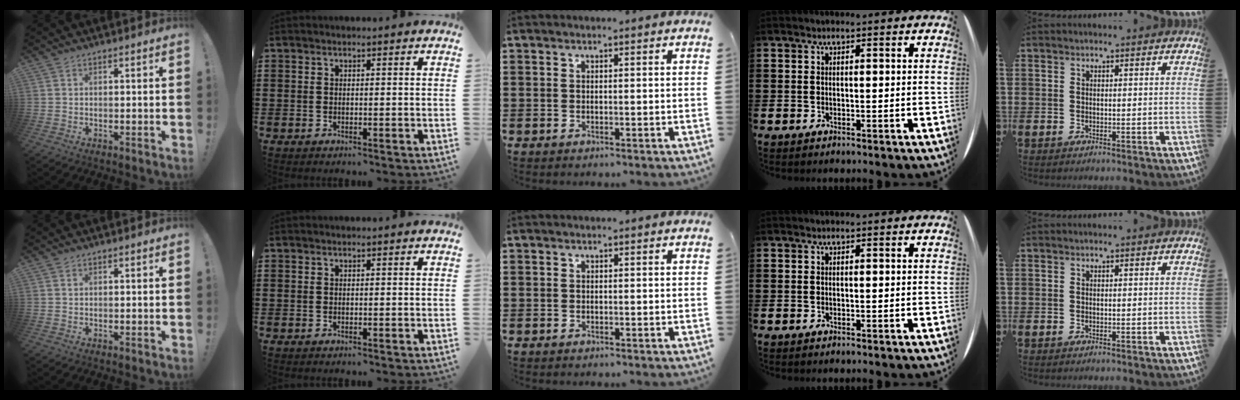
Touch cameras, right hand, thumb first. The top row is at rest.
{}